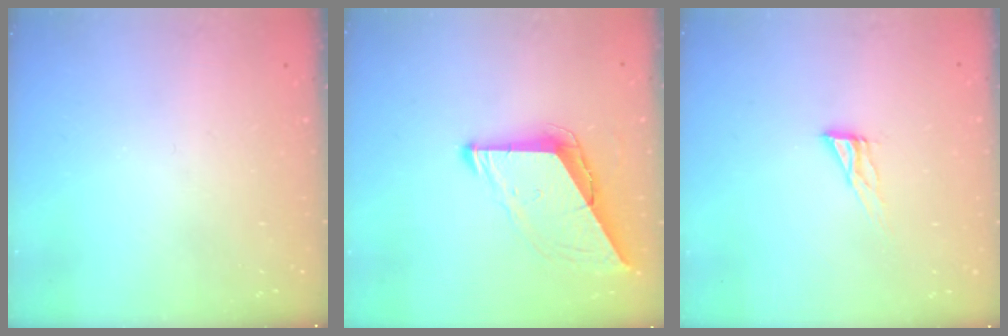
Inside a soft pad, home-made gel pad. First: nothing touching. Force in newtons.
{"total": 10.0, "press": 9.9, "slide": 1.0}
{"total": 6.9, "press": 6.8, "slide": 0.5}